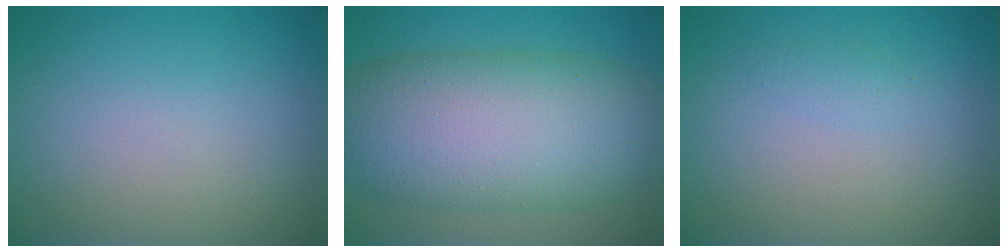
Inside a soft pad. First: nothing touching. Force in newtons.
{"total": 12.0, "press": 12.0, "slide": 0.3}
{"total": 0.7, "press": 0.7, "slide": 0.0}